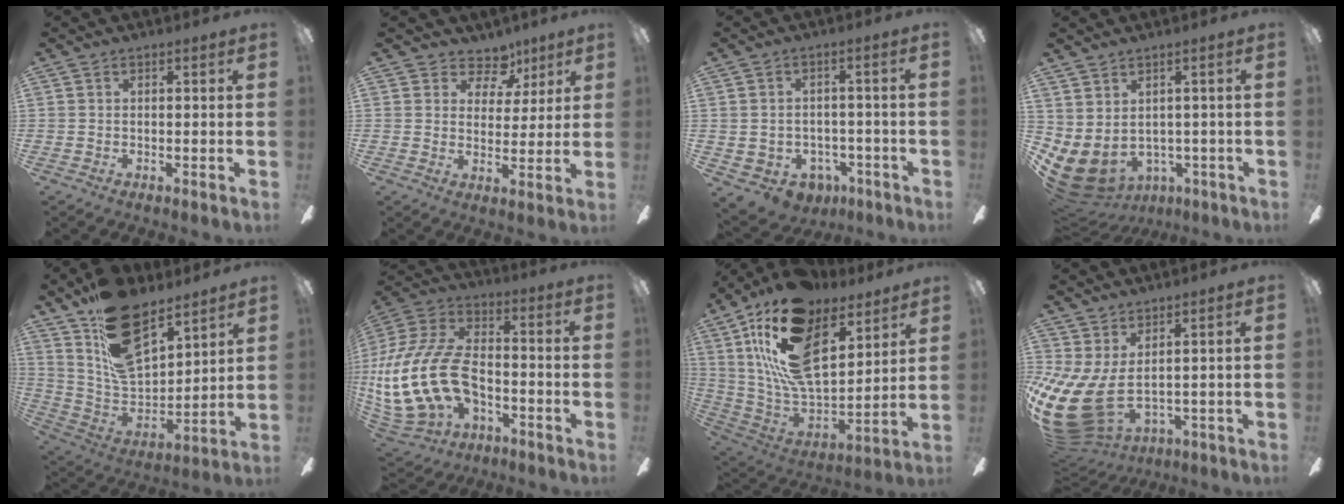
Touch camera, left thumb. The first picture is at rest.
{"total": 8.2, "force": [5.4, 5.6, 2.6], "torque": [-0.036, -0.033, 0.099]}
{"total": 4.0, "force": [-1.5, 3.5, 1.0], "torque": [-0.034, 0.007, -0.024]}
{"total": 5.5, "force": [-1.0, 4.2, 3.5], "torque": [-0.103, -0.020, -0.014]}
{"total": 18.9, "force": [12.5, 9.9, 10.1], "torque": [-0.185, -0.073, 0.233]}
{"total": 22.1, "force": [-5.0, 13.8, 16.5], "torque": [-0.371, 0.029, -0.084]}
{"total": 23.9, "force": [12.8, 11.7, 16.4], "torque": [-0.337, -0.073, 0.227]}
{"total": 12.7, "force": [-1.0, 7.0, 10.6], "torque": [-0.246, -0.024, -0.011]}